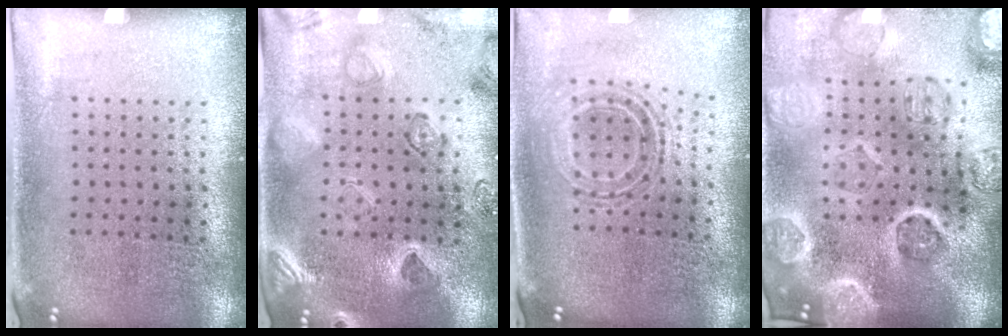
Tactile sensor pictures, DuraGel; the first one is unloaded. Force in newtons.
{"total": 2.4, "press": 2.3, "slide": 0.7}
{"total": 0.8, "press": 0.8, "slide": 0.2}
{"total": 5.5, "press": 4.7, "slide": 2.9}